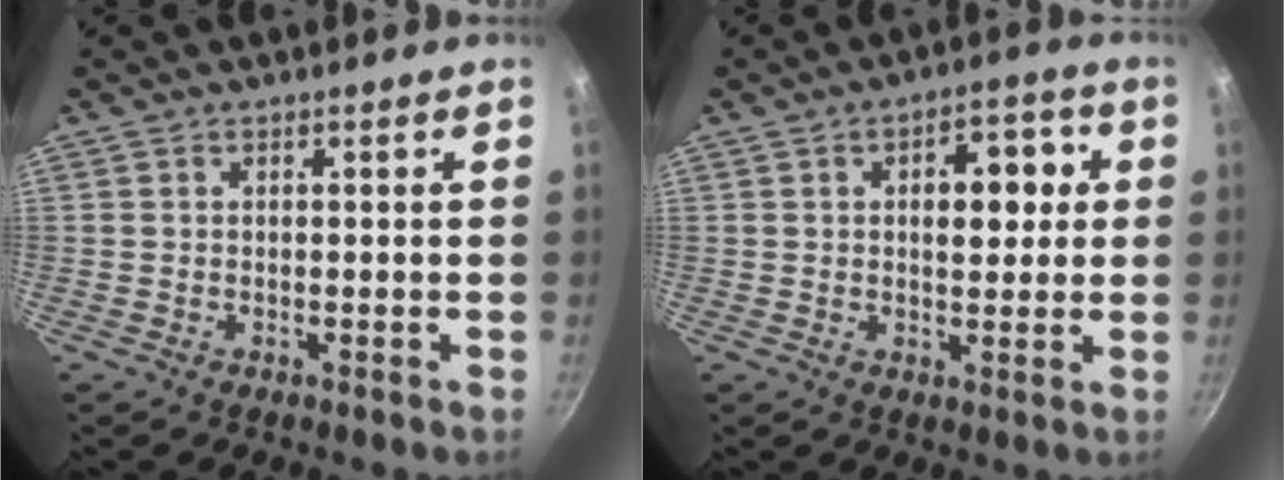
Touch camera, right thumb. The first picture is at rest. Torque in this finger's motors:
{"motor_torque": [0.02, 0.18, 0.46, 0.63, 0.04]}